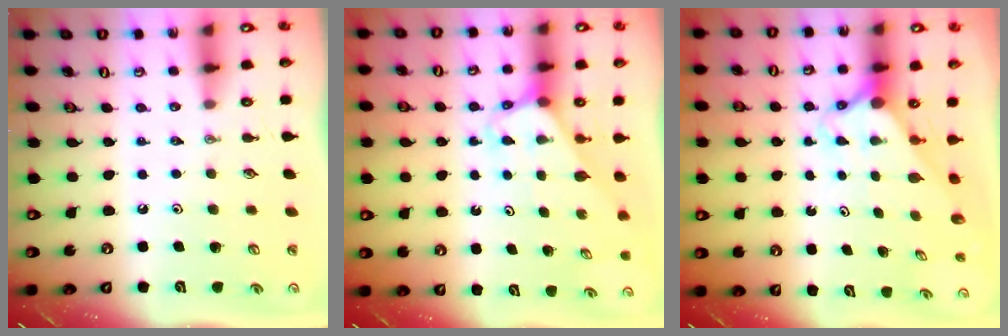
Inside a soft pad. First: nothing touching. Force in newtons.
{"total": 3.2, "press": 3.2, "slide": 0.2}
{"total": 2.7, "press": 2.7, "slide": 0.2}